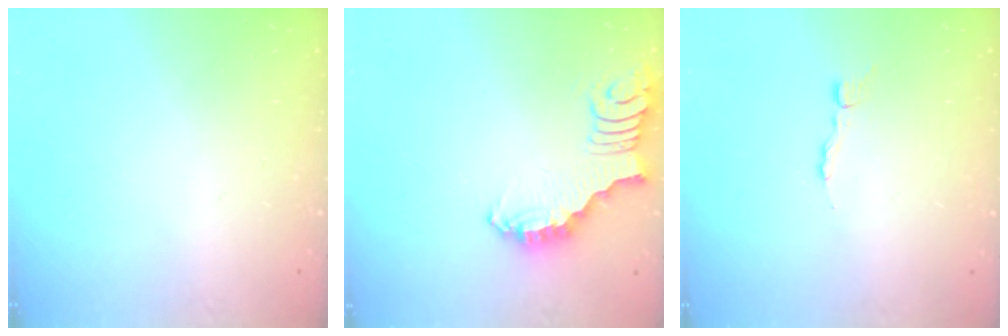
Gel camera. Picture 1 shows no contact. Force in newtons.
{"total": 2.7, "press": 2.6, "slide": 0.5}
{"total": 3.2, "press": 3.2, "slide": 0.3}